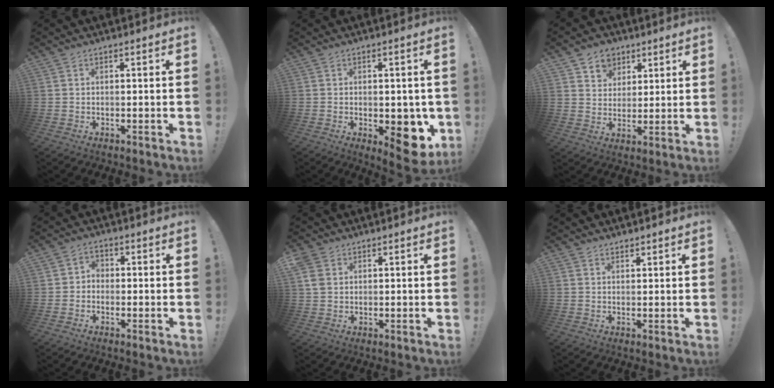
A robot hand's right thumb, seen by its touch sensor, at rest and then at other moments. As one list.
[{"total": 9.6, "force": [-2.7, 5.8, 7.2], "torque": [-0.053, 0.009, -0.034]}, {"total": 8.2, "force": [4.4, 6.8, 1.1], "torque": [-0.018, -0.036, 0.089]}, {"total": 3.1, "force": [-1.6, 2.5, 1.0], "torque": [-0.017, 0.013, -0.028]}, {"total": 4.1, "force": [1.7, 3.2, 1.9], "torque": [-0.041, 0.001, 0.035]}, {"total": 1.3, "force": [1.2, 0.4, 0.1], "torque": [0.006, -0.008, 0.021]}]